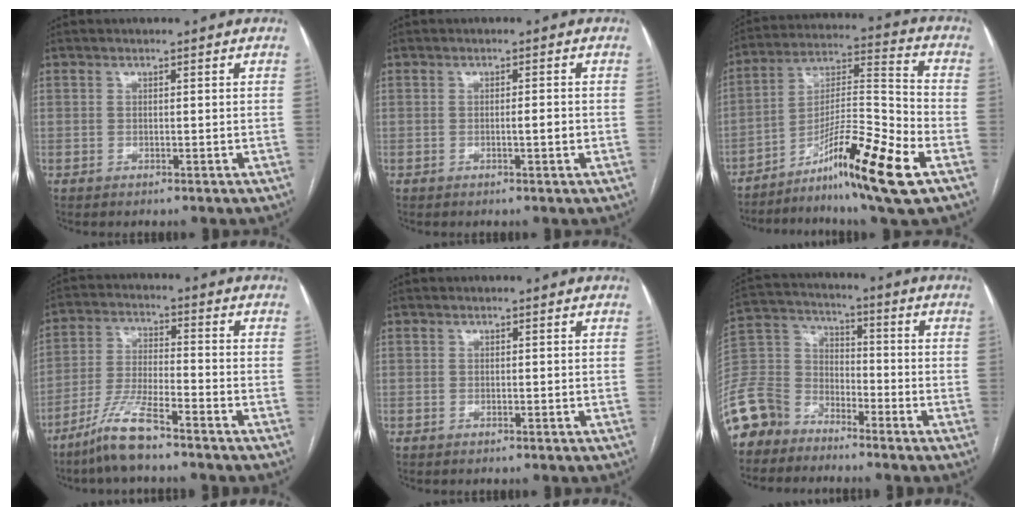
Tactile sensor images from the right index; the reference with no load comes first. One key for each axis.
{"total": 1.7, "fx": -0.4, "fy": 0.2, "fz": 1.6, "tx": -0.027, "ty": 0.000, "tz": -0.008}
{"total": 17.1, "fx": -9.3, "fy": 0.2, "fz": 14.3, "tx": -0.263, "ty": -0.011, "tz": -0.156}
{"total": 8.5, "fx": -6.4, "fy": 0.7, "fz": 5.5, "tx": -0.120, "ty": -0.016, "tz": -0.127}
{"total": 0.0}
{"total": 15.8, "fx": -12.0, "fy": 9.3, "fz": 4.4, "tx": -0.130, "ty": 0.027, "tz": -0.233}